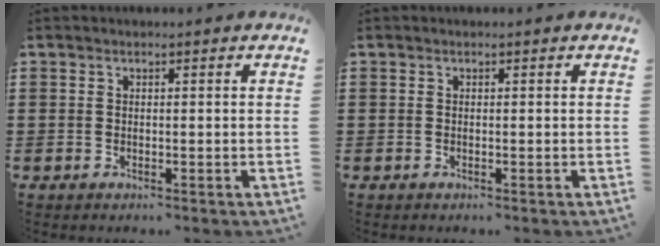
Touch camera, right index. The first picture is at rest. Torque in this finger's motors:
{"motor_torque": [0.08, 0.28, 0.00, 0.00]}